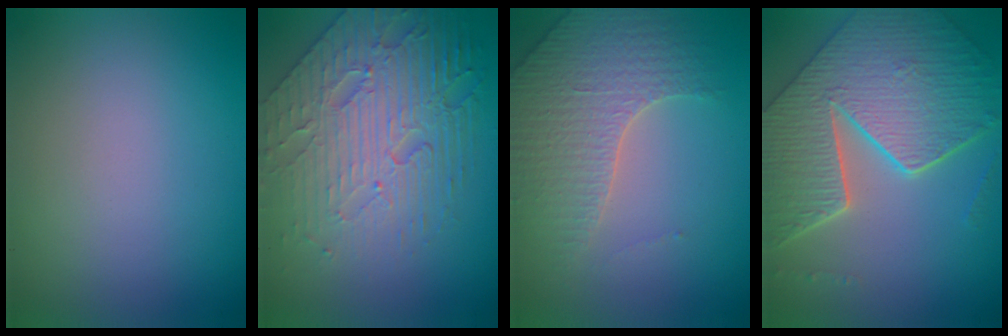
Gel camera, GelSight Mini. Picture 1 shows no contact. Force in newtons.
{"total": 7.9, "press": 5.8, "slide": 5.3}
{"total": 3.6, "press": 3.4, "slide": 1.0}
{"total": 9.4, "press": 6.9, "slide": 6.4}